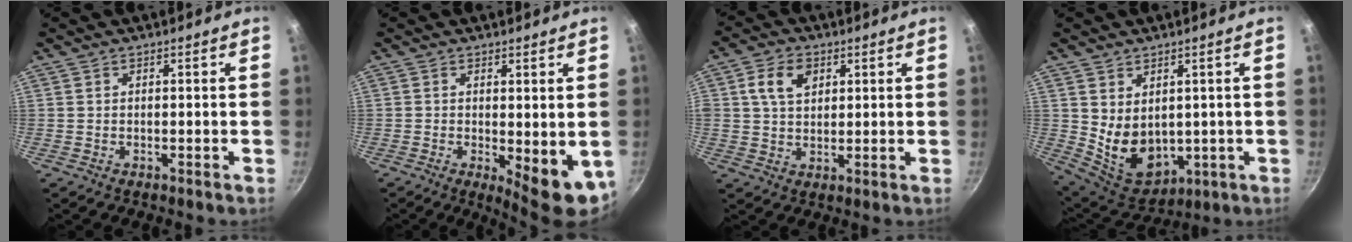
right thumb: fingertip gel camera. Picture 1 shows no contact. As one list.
[{"total": 8.8, "force": [-0.9, 3.2, 8.1], "torque": [-0.092, -0.008, -0.002]}, {"total": 7.0, "force": [2.4, 4.9, 4.4], "torque": [-0.066, 0.001, 0.040]}, {"total": 10.2, "force": [1.3, 7.3, 6.9], "torque": [-0.091, -0.030, 0.053]}]